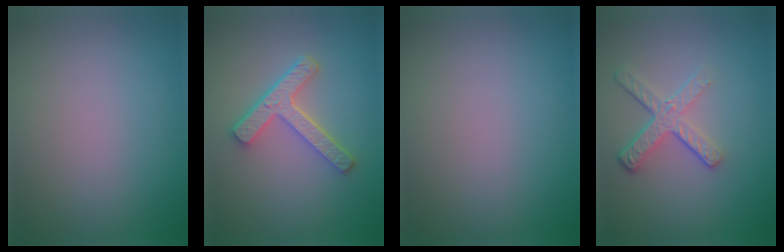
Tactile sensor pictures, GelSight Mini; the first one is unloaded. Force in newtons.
{"total": 4.3, "press": 3.3, "slide": 2.8}
{"total": 0.0}
{"total": 3.9, "press": 2.7, "slide": 2.8}